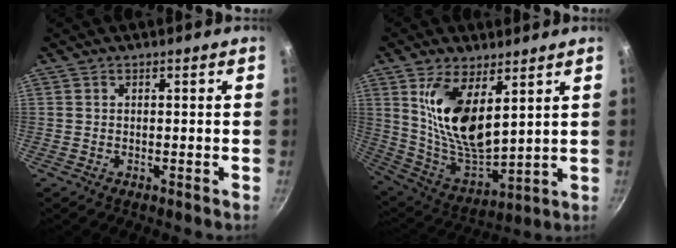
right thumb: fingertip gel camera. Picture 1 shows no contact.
{"total": 16.4, "force": [6.2, 7.6, 13.2], "torque": [-0.233, -0.057, 0.131]}